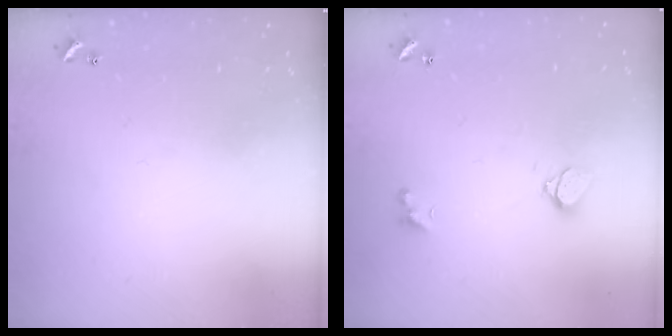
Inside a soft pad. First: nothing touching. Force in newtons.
{"total": 3.0, "press": 2.9, "slide": 0.8}